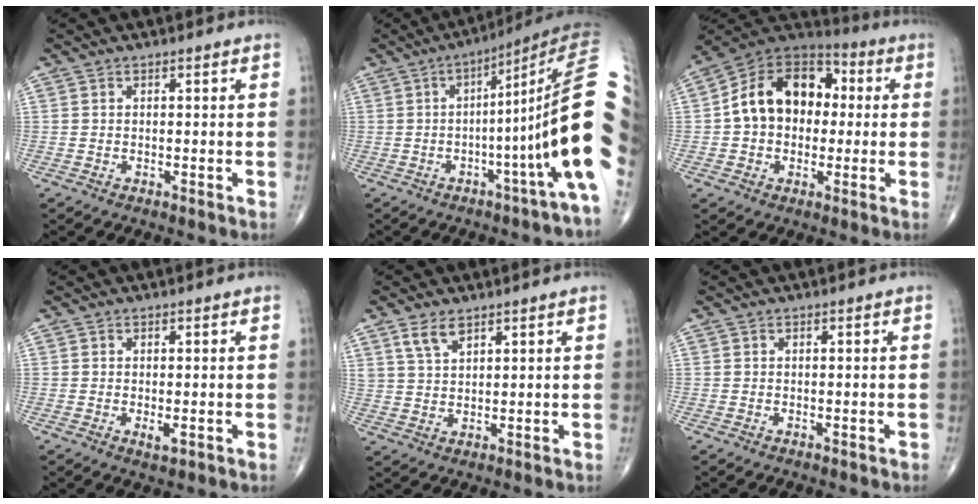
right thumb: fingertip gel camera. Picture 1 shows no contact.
{"total": 19.7, "force": [0.0, 0.8, 19.6], "torque": [-0.219, 0.031, -0.003]}
{"total": 16.5, "force": [0.9, 12.1, 11.2], "torque": [-0.148, 0.039, 0.004]}
{"total": 1.6, "force": [-0.4, 0.6, 1.4], "torque": [-0.024, -0.005, -0.003]}
{"total": 4.2, "force": [2.8, 2.0, 2.4], "torque": [-0.043, -0.012, 0.061]}
{"total": 0.0}